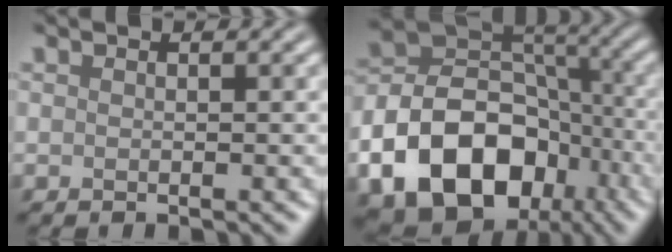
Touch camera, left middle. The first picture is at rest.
{"total": 16.4, "force": [-7.4, 12.2, 8.0], "torque": [-0.153, -0.020, -0.133]}